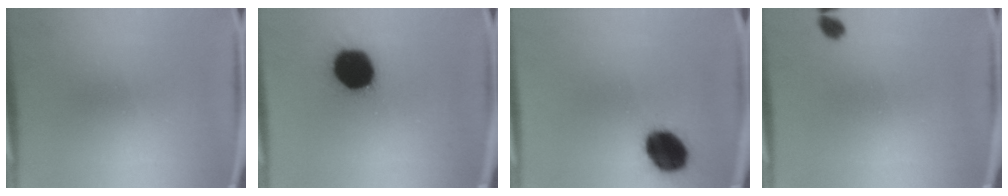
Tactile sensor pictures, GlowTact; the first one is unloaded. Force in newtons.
{"total": 19.8}
{"total": 13.1}
{"total": 1.9}